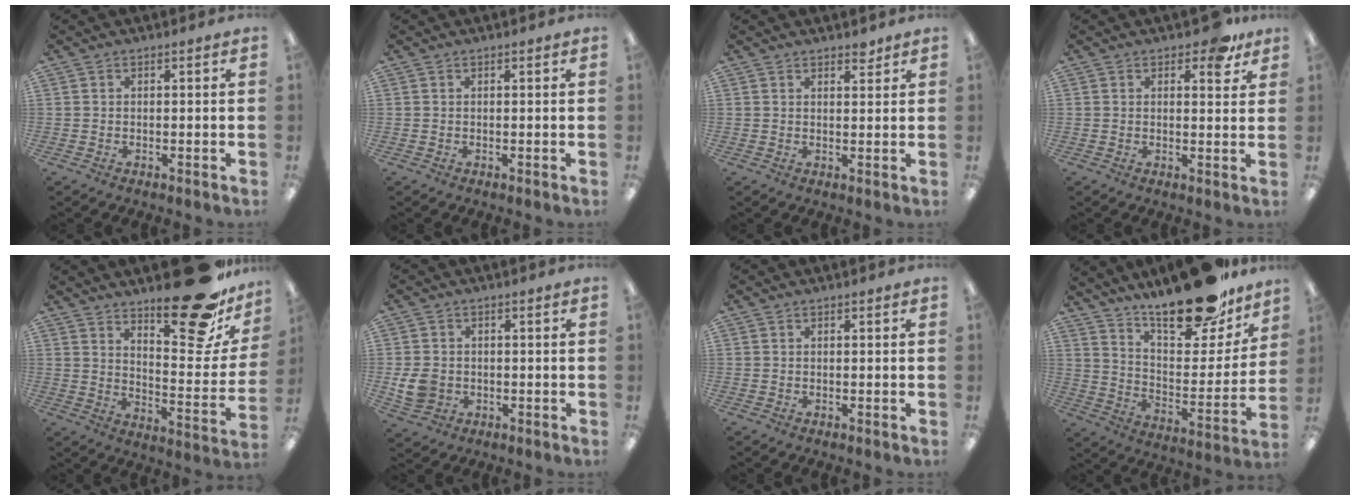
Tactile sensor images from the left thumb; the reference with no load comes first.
{"total": 0.0}
{"total": 2.4, "force": [2.1, 0.7, 0.7], "torque": [0.007, -0.016, 0.034]}
{"total": 6.1, "force": [4.0, 2.8, 3.6], "torque": [-0.034, -0.019, 0.064]}
{"total": 22.0, "force": [16.4, 7.0, 12.9], "torque": [-0.161, -0.122, 0.264]}
{"total": 5.9, "force": [-0.6, 5.1, 3.1], "torque": [-0.051, 0.003, -0.008]}
{"total": 0.0}
{"total": 23.9, "force": [18.8, 8.3, 12.2], "torque": [-0.173, -0.123, 0.316]}